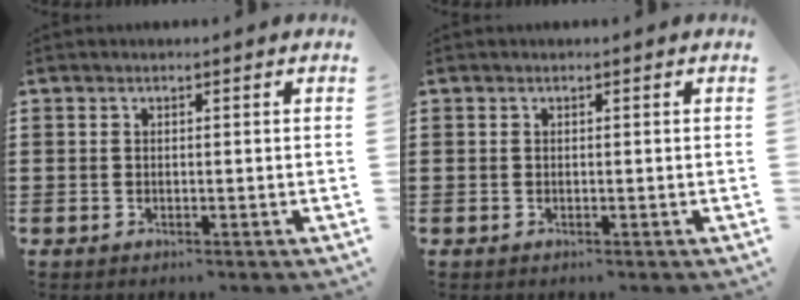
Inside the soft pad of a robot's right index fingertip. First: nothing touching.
{"total": 0.0}